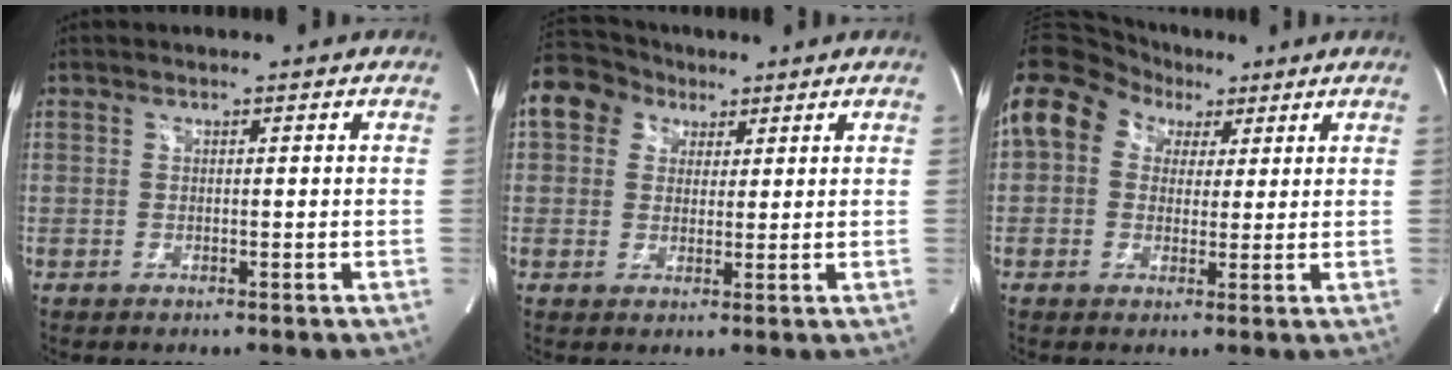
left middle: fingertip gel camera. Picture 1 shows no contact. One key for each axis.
{"total": 13.0, "fx": 5.9, "fy": 10.5, "fz": 4.9, "tx": -0.140, "ty": 0.060, "tz": 0.106}
{"total": 9.9, "fx": 3.6, "fy": 7.8, "fz": 4.9, "tx": -0.102, "ty": 0.048, "tz": 0.061}